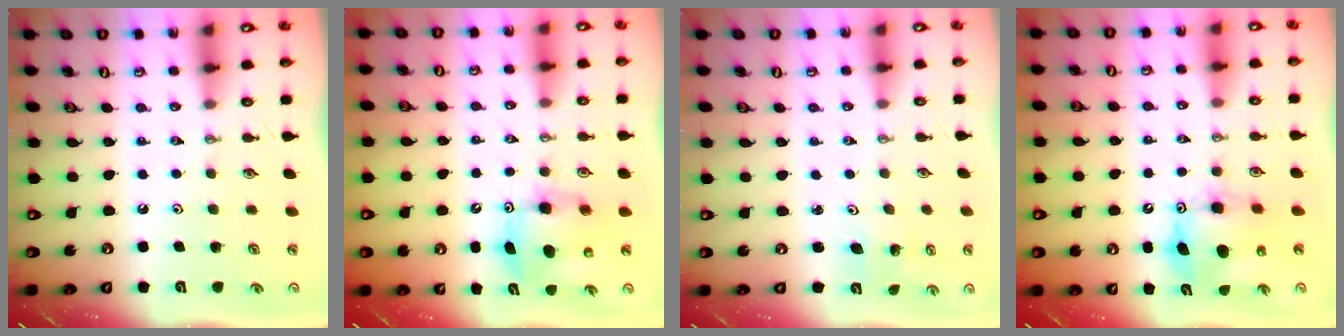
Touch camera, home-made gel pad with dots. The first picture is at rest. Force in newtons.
{"total": 10.0, "press": 10.0, "slide": 0.5}
{"total": 2.7, "press": 2.7, "slide": 0.3}
{"total": 9.7, "press": 9.6, "slide": 0.5}